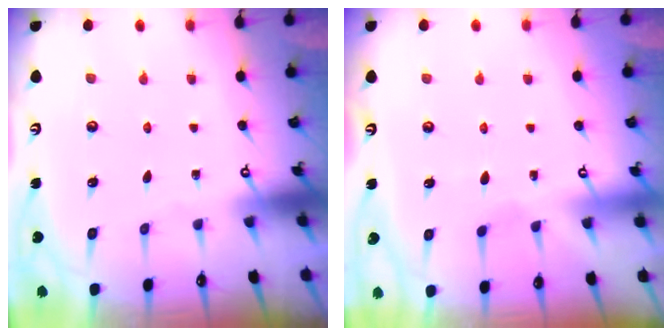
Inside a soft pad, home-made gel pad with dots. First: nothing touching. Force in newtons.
{"total": 2.2, "press": 2.1, "slide": 0.4}